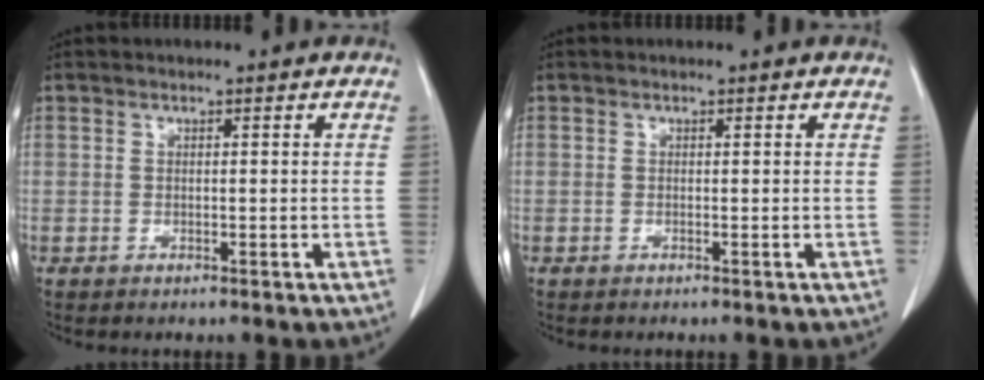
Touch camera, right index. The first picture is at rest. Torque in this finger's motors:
{"motor_torque": [-0.04, 0.07, -0.02, -0.01]}